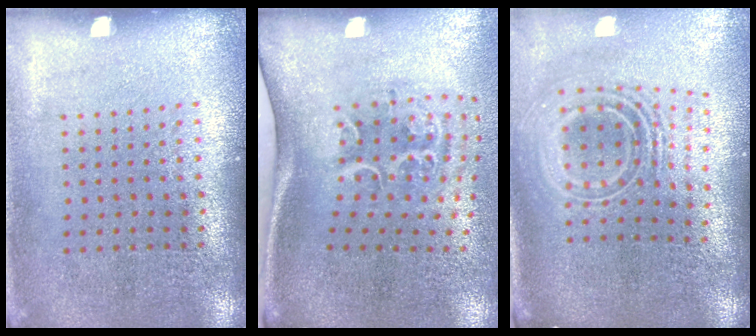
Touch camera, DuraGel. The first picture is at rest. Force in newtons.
{"total": 2.3, "press": 1.4, "slide": 1.9}
{"total": 2.5, "press": 1.7, "slide": 1.8}